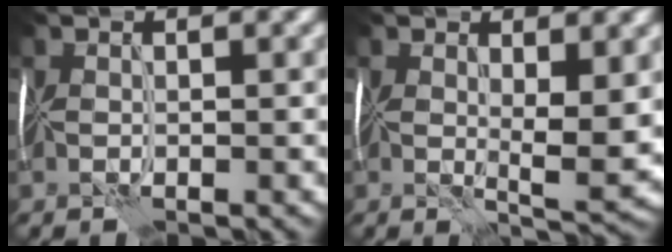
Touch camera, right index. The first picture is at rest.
{"total": 4.0, "force": [0.9, 1.3, 3.7], "torque": [-0.059, -0.007, 0.017]}